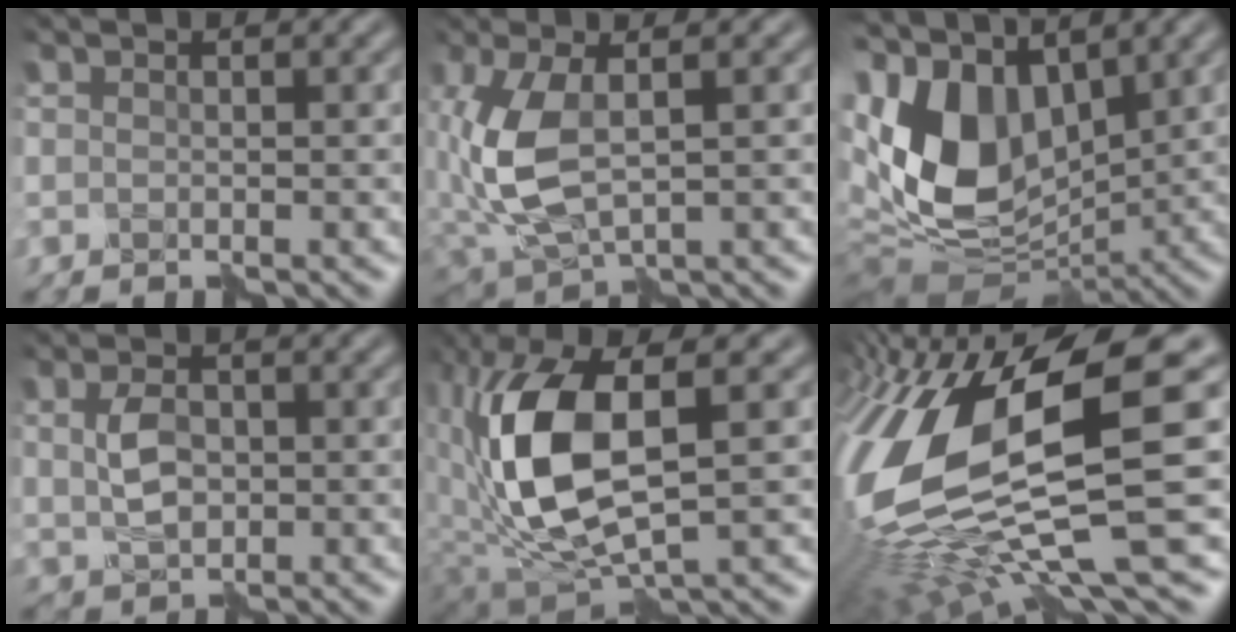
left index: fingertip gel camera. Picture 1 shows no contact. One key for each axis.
{"total": 6.9, "fx": 0.1, "fy": 3.4, "fz": 5.9, "tx": -0.147, "ty": 0.003, "tz": 0.006}
{"total": 10.5, "fx": 2.1, "fy": 6.7, "fz": 7.8, "tx": -0.171, "ty": -0.004, "tz": 0.032}
{"total": 2.7, "fx": 0.4, "fy": 1.7, "fz": 2.0, "tx": -0.049, "ty": 0.002, "tz": 0.010}
{"total": 10.4, "fx": 1.5, "fy": 4.8, "fz": 9.1, "tx": -0.199, "ty": 0.002, "tz": 0.032}
{"total": 16.3, "fx": 0.4, "fy": 5.2, "fz": 15.4, "tx": -0.328, "ty": 0.001, "tz": 0.014}